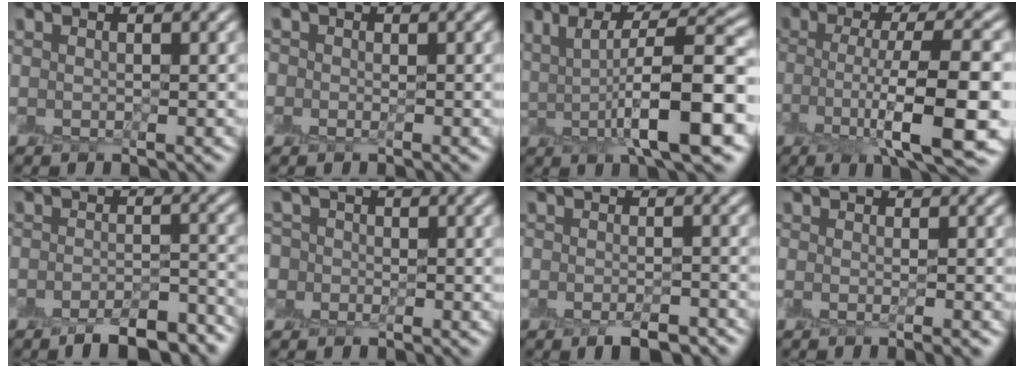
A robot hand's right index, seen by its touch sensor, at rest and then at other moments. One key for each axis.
{"total": 1.0, "fx": -0.4, "fy": 0.9, "fz": 0.1, "tx": 0.003, "ty": 0.000, "tz": -0.011}
{"total": 9.5, "fx": -0.1, "fy": 2.4, "fz": 9.1, "tx": -0.134, "ty": 0.004, "tz": 0.002}
{"total": 9.1, "fx": -2.2, "fy": 2.0, "fz": 8.6, "tx": -0.121, "ty": -0.004, "tz": -0.039}
{"total": 6.1, "fx": -4.8, "fy": 1.8, "fz": 3.2, "tx": -0.048, "ty": -0.006, "tz": -0.070}
{"total": 3.4, "fx": -0.4, "fy": 3.3, "fz": 0.9, "tx": 0.009, "ty": 0.020, "tz": -0.044}
{"total": 2.9, "fx": -2.2, "fy": 0.8, "fz": 1.6, "tx": -0.026, "ty": -0.003, "tz": -0.034}
{"total": 1.1, "fx": -0.5, "fy": 0.2, "fz": 0.9, "tx": -0.011, "ty": -0.005, "tz": -0.014}